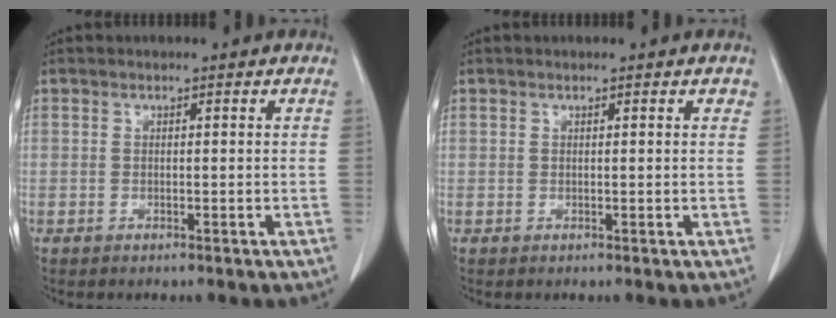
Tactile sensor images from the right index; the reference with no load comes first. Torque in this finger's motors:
{"motor_torque": [0.03, -0.01, -0.07, 0.00]}